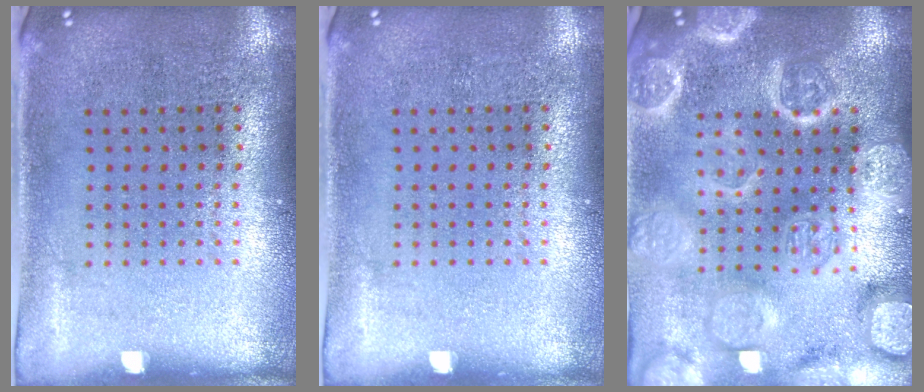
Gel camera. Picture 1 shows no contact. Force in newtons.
{"total": 0.0}
{"total": 6.0, "press": 6.0, "slide": 0.9}